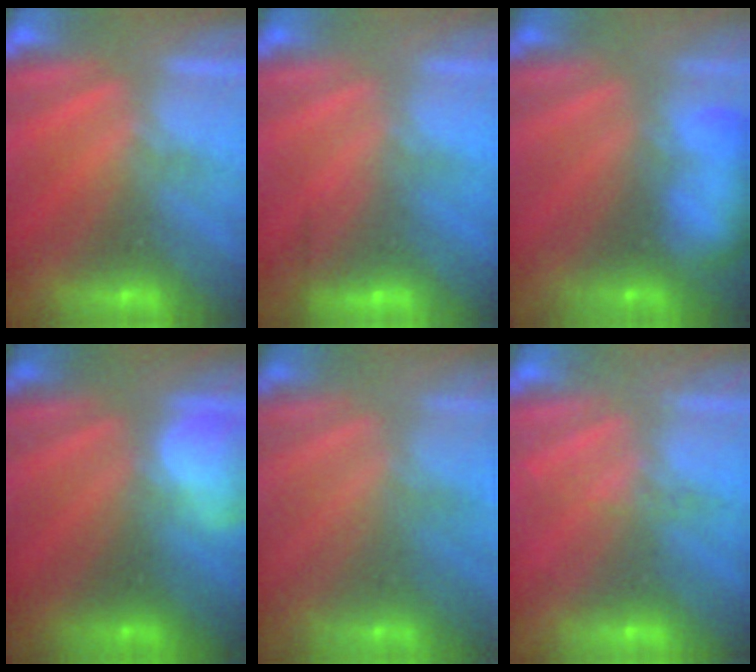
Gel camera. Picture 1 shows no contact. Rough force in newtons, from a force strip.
{"total": 2.4}
{"total": 7.7}
{"total": 2.8}
{"total": 1.5}
{"total": 1.9}